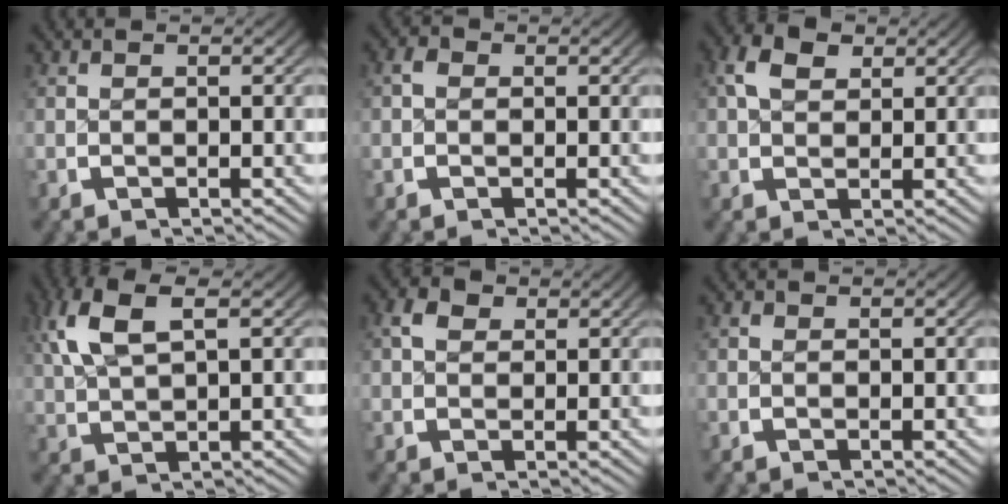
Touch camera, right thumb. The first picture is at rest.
{"total": 1.1, "force": [0.2, 0.9, 0.6], "torque": [-0.011, -0.001, 0.000]}
{"total": 3.7, "force": [2.0, 2.1, 2.2], "torque": [-0.037, 0.003, 0.037]}
{"total": 5.2, "force": [2.7, 1.9, 4.1], "torque": [-0.091, 0.008, 0.059]}
{"total": 2.6, "force": [1.3, 1.8, 1.4], "torque": [-0.022, 0.001, 0.022]}
{"total": 0.5, "force": [0.1, 0.5, 0.2], "torque": [-0.002, -0.002, -0.001]}